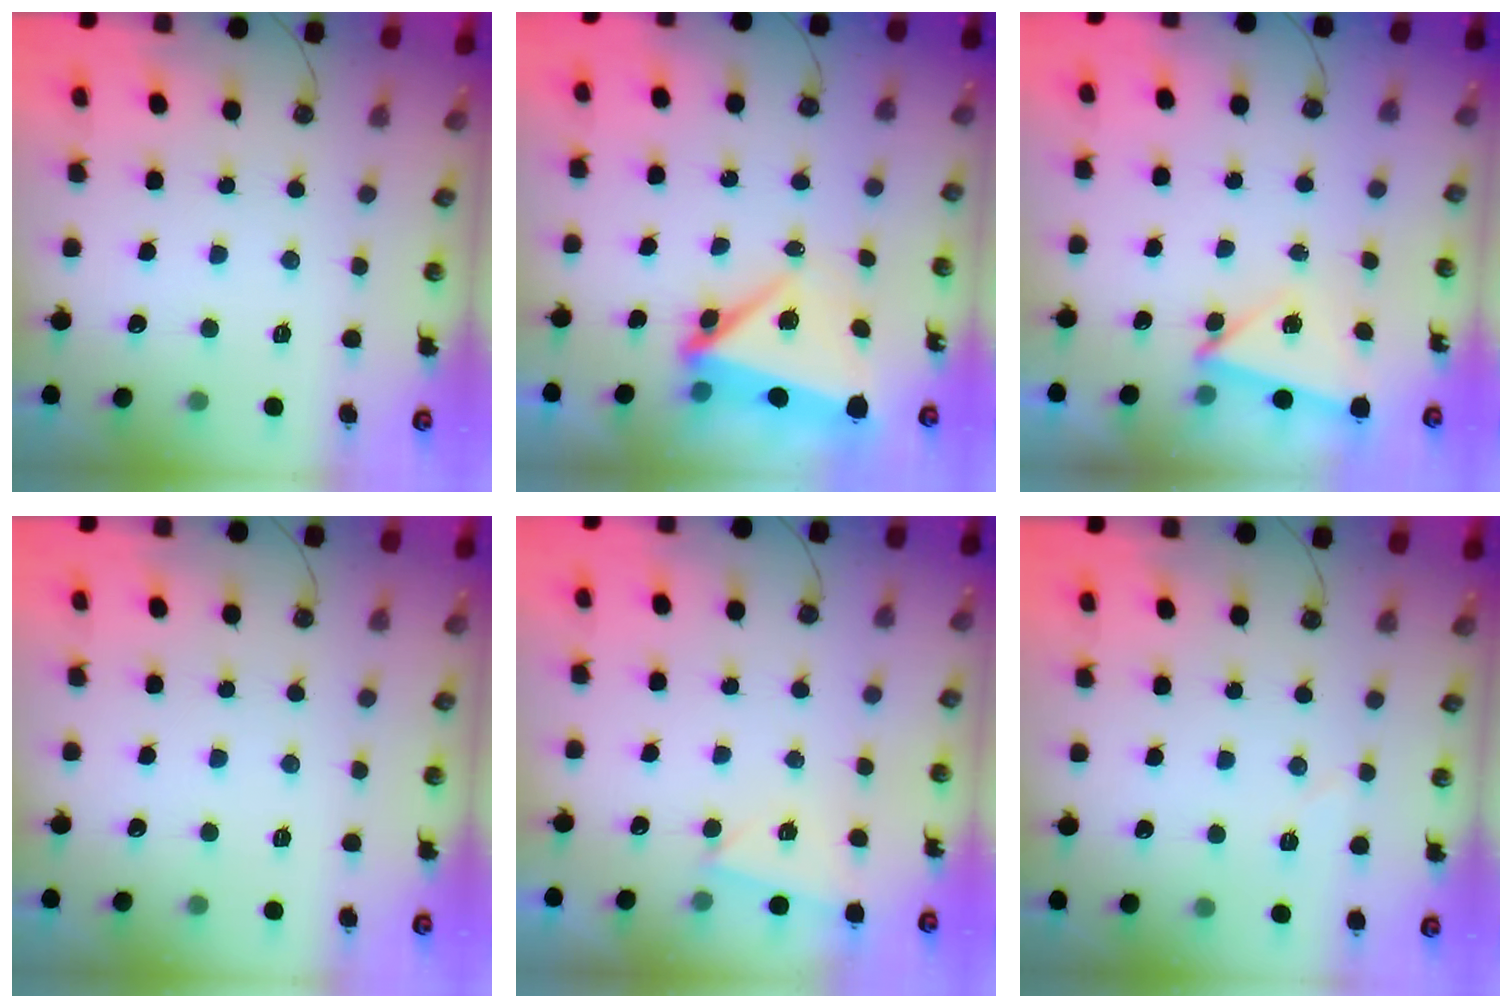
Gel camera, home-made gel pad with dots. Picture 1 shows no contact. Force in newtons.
{"total": 5.7, "press": 5.5, "slide": 1.7}
{"total": 3.9, "press": 3.5, "slide": 1.5}
{"total": 0.0}
{"total": 2.5, "press": 1.5, "slide": 2.0}
{"total": 4.6, "press": 4.4, "slide": 1.2}